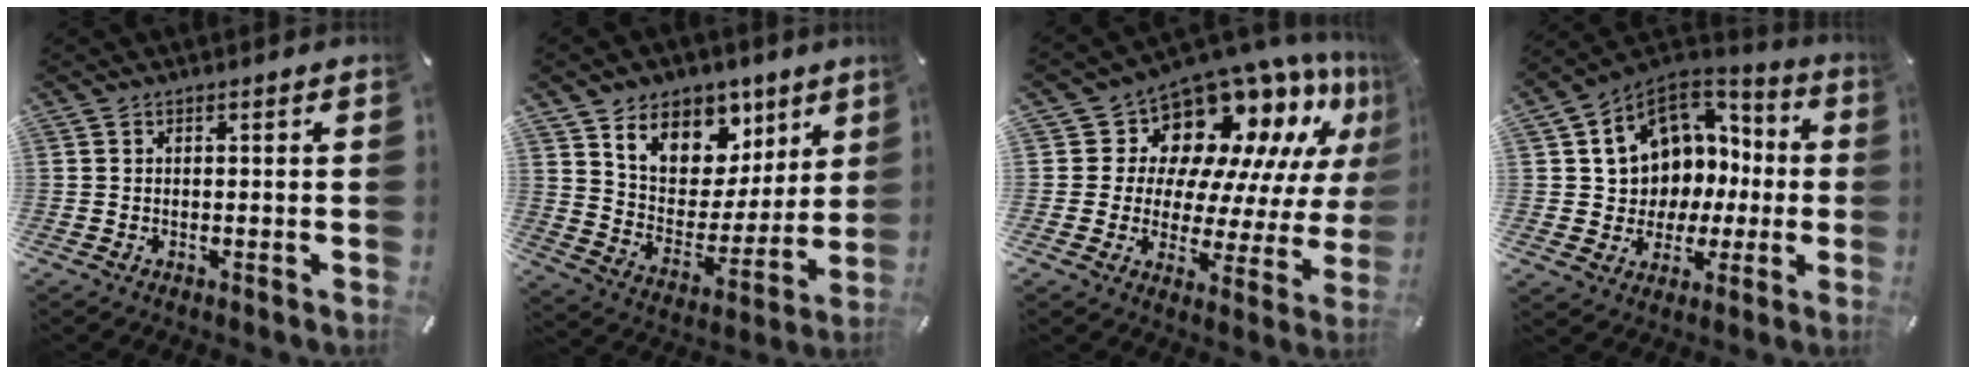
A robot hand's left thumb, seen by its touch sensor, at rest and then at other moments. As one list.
[{"total": 11.6, "force": [7.3, 8.7, 2.6], "torque": [-0.047, -0.061, 0.138]}, {"total": 14.0, "force": [10.4, 8.1, 4.8], "torque": [-0.080, -0.112, 0.176]}, {"total": 10.8, "force": [3.4, 9.7, 3.3], "torque": [-0.068, -0.037, 0.069]}]